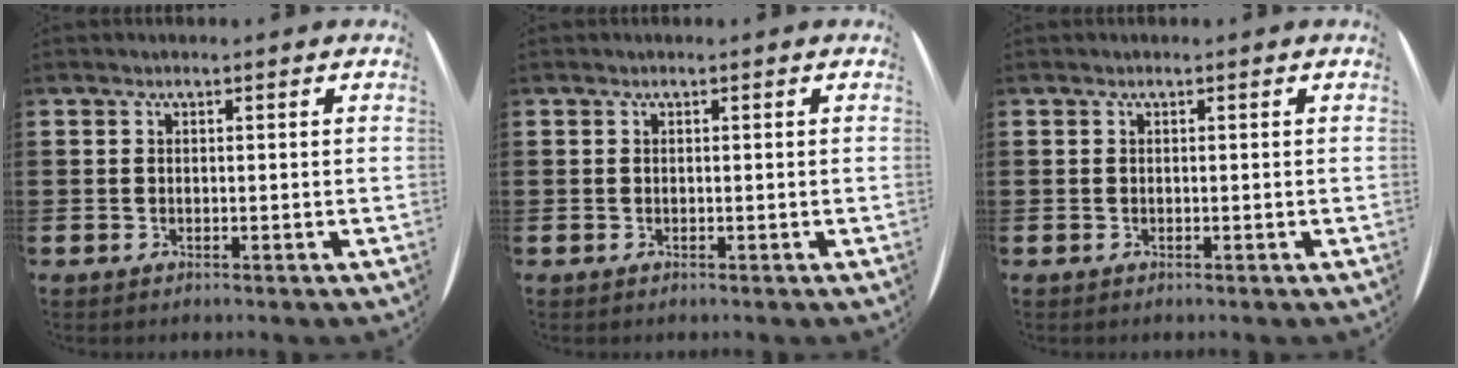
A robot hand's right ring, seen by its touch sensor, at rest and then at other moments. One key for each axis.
{"total": 0.0}
{"total": 0.0}